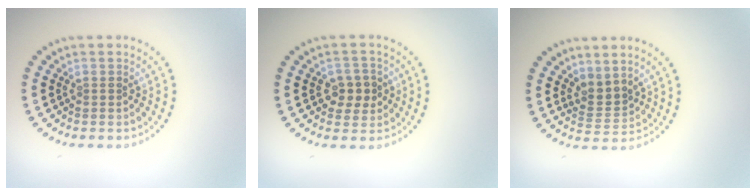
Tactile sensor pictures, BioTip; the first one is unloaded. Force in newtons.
{"total": 2.6, "press": 2.5, "slide": 0.5}
{"total": 2.3, "press": 1.5, "slide": 1.7}